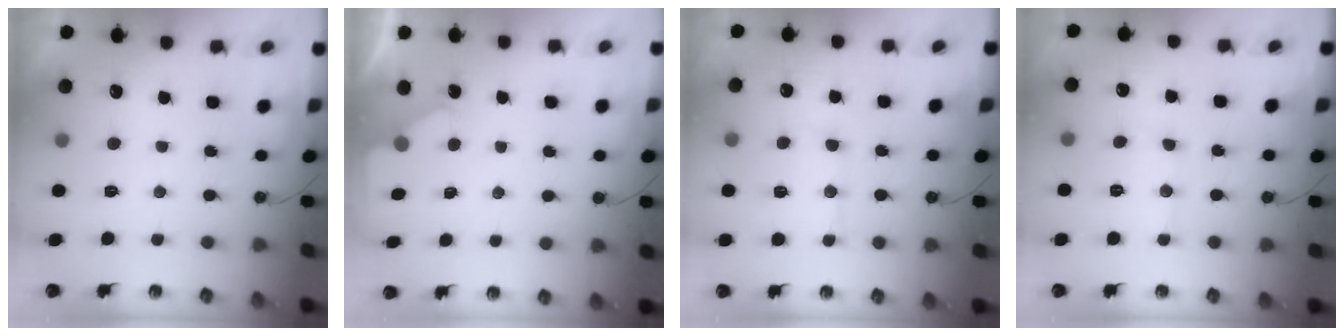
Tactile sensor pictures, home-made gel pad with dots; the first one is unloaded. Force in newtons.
{"total": 1.8, "press": 1.7, "slide": 0.3}
{"total": 10.0, "press": 10.0, "slide": 0.8}
{"total": 8.4, "press": 8.3, "slide": 0.8}